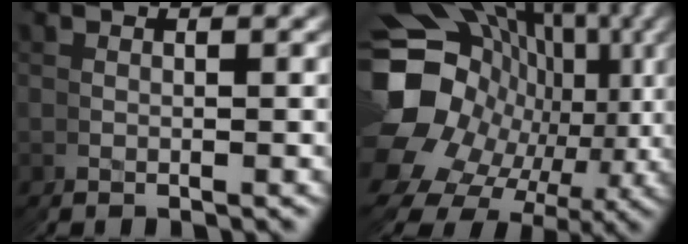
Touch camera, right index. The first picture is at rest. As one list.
[{"total": 22.2, "force": [0.0, 17.0, 14.3], "torque": [-0.224, -0.036, 0.008]}]